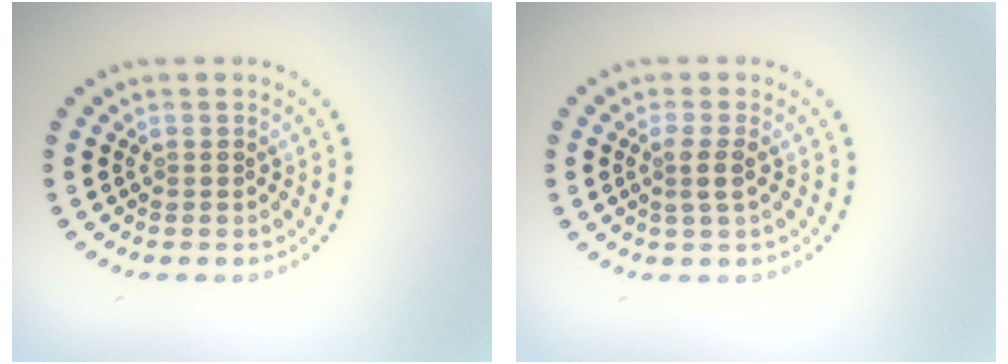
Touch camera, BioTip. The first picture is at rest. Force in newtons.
{"total": 1.8, "press": 1.4, "slide": 1.1}